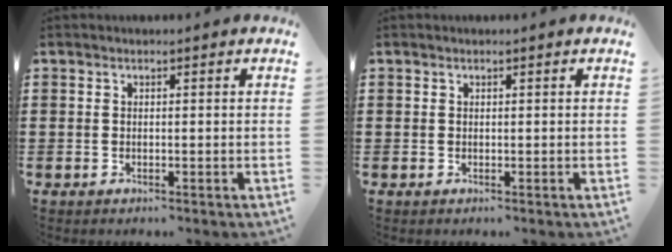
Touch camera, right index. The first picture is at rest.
{"total": 0.0}